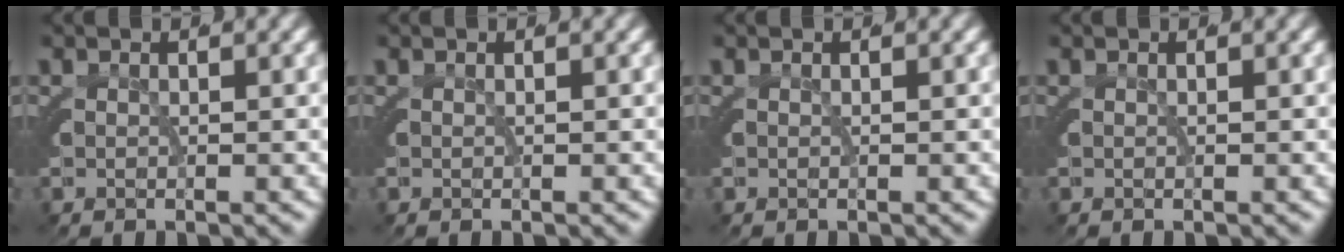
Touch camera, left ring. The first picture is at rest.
{"total": 0.0}
{"total": 0.0}
{"total": 0.0}